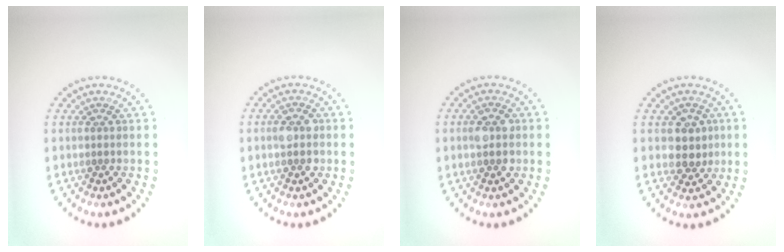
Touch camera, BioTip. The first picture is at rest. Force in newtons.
{"total": 2.0, "press": 2.0, "slide": 0.2}
{"total": 2.8, "press": 2.8, "slide": 0.1}
{"total": 2.5, "press": 2.4, "slide": 0.8}